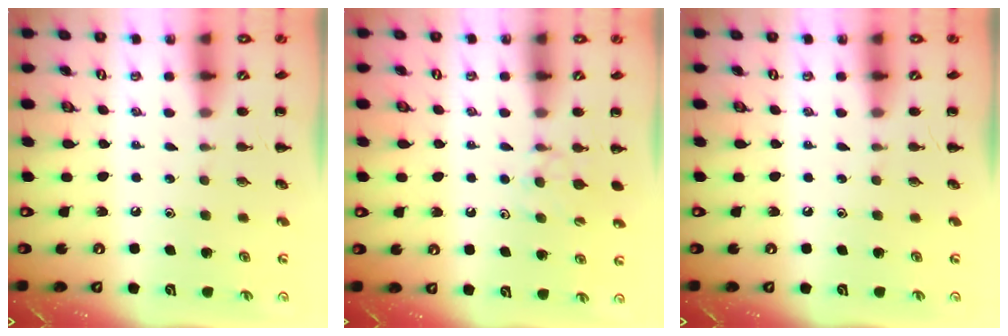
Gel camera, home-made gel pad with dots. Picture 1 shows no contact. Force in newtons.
{"total": 6.4, "press": 6.2, "slide": 1.7}
{"total": 0.0}